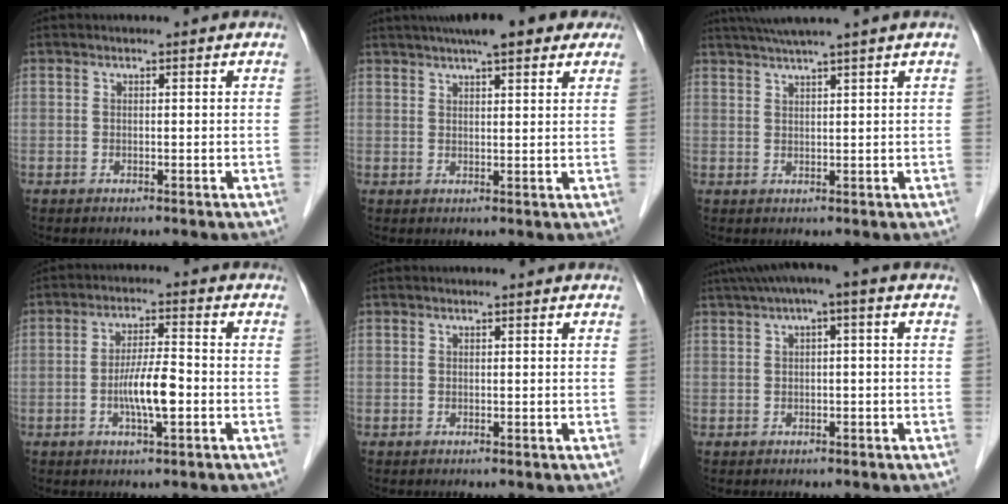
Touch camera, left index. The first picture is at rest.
{"total": 11.7, "force": [8.8, 2.7, 7.3], "torque": [-0.106, 0.036, 0.115]}
{"total": 6.0, "force": [4.8, -1.6, 3.2], "torque": [-0.047, 0.019, 0.079]}
{"total": 6.2, "force": [-1.8, 0.9, 5.8], "torque": [-0.118, -0.001, -0.034]}
{"total": 0.0}
{"total": 4.3, "force": [1.4, 0.5, 4.1], "torque": [-0.069, 0.030, 0.021]}